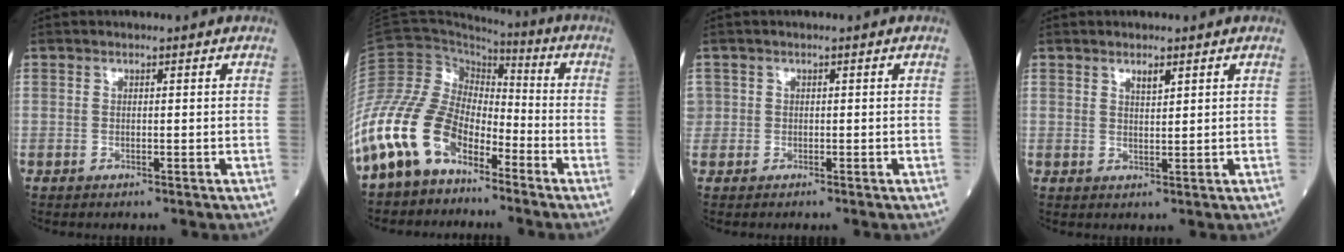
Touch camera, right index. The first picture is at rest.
{"total": 16.3, "force": [-10.8, 8.6, 8.7], "torque": [-0.208, 0.026, -0.214]}
{"total": 1.9, "force": [-0.2, 1.9, 0.3], "torque": [-0.008, 0.010, -0.004]}
{"total": 1.7, "force": [1.1, 0.3, 1.2], "torque": [-0.023, -0.002, 0.022]}